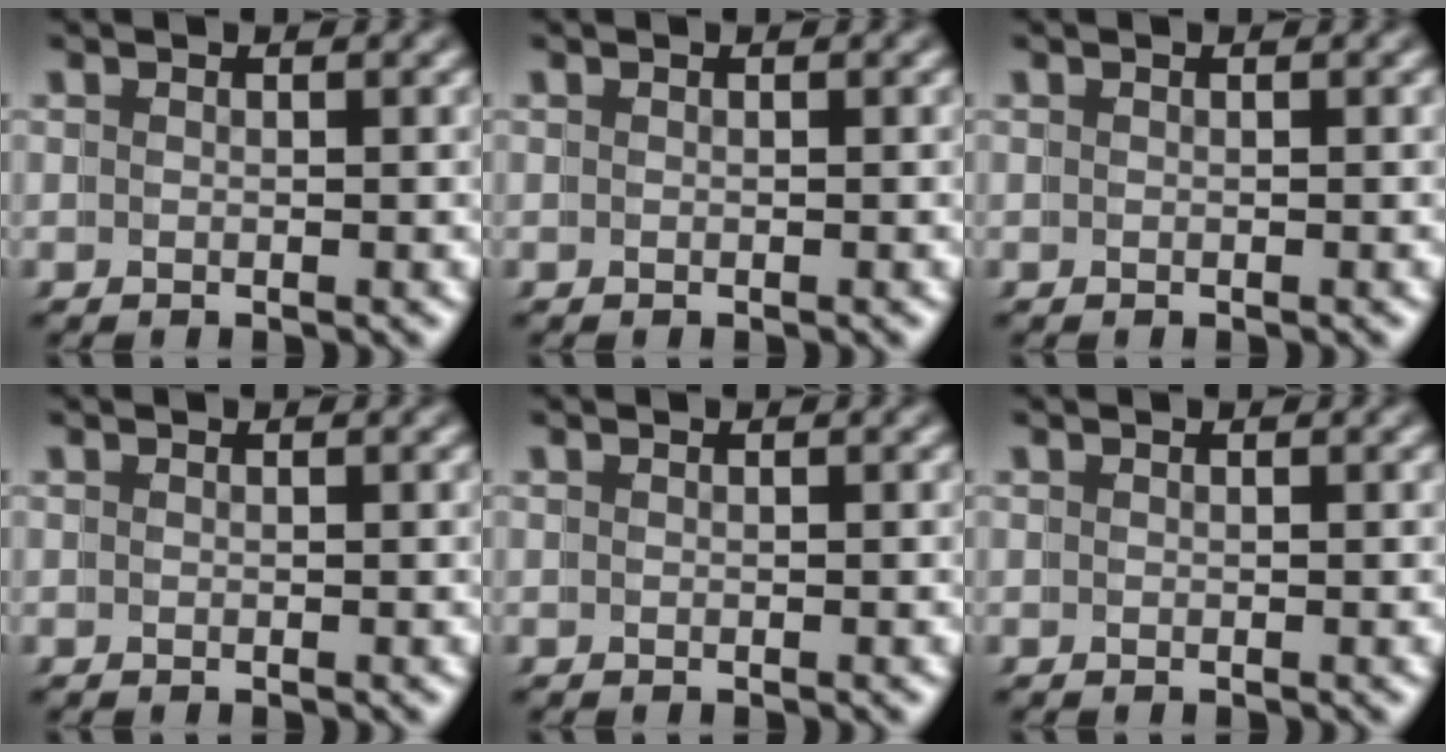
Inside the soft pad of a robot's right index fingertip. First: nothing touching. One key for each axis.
{"total": 0.0}
{"total": 0.0}
{"total": 0.0}
{"total": 0.0}
{"total": 0.0}